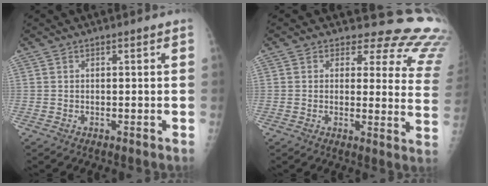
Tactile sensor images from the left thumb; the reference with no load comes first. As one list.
[{"total": 17.2, "force": [15.6, 6.2, 3.5], "torque": [0.011, -0.136, 0.138]}]